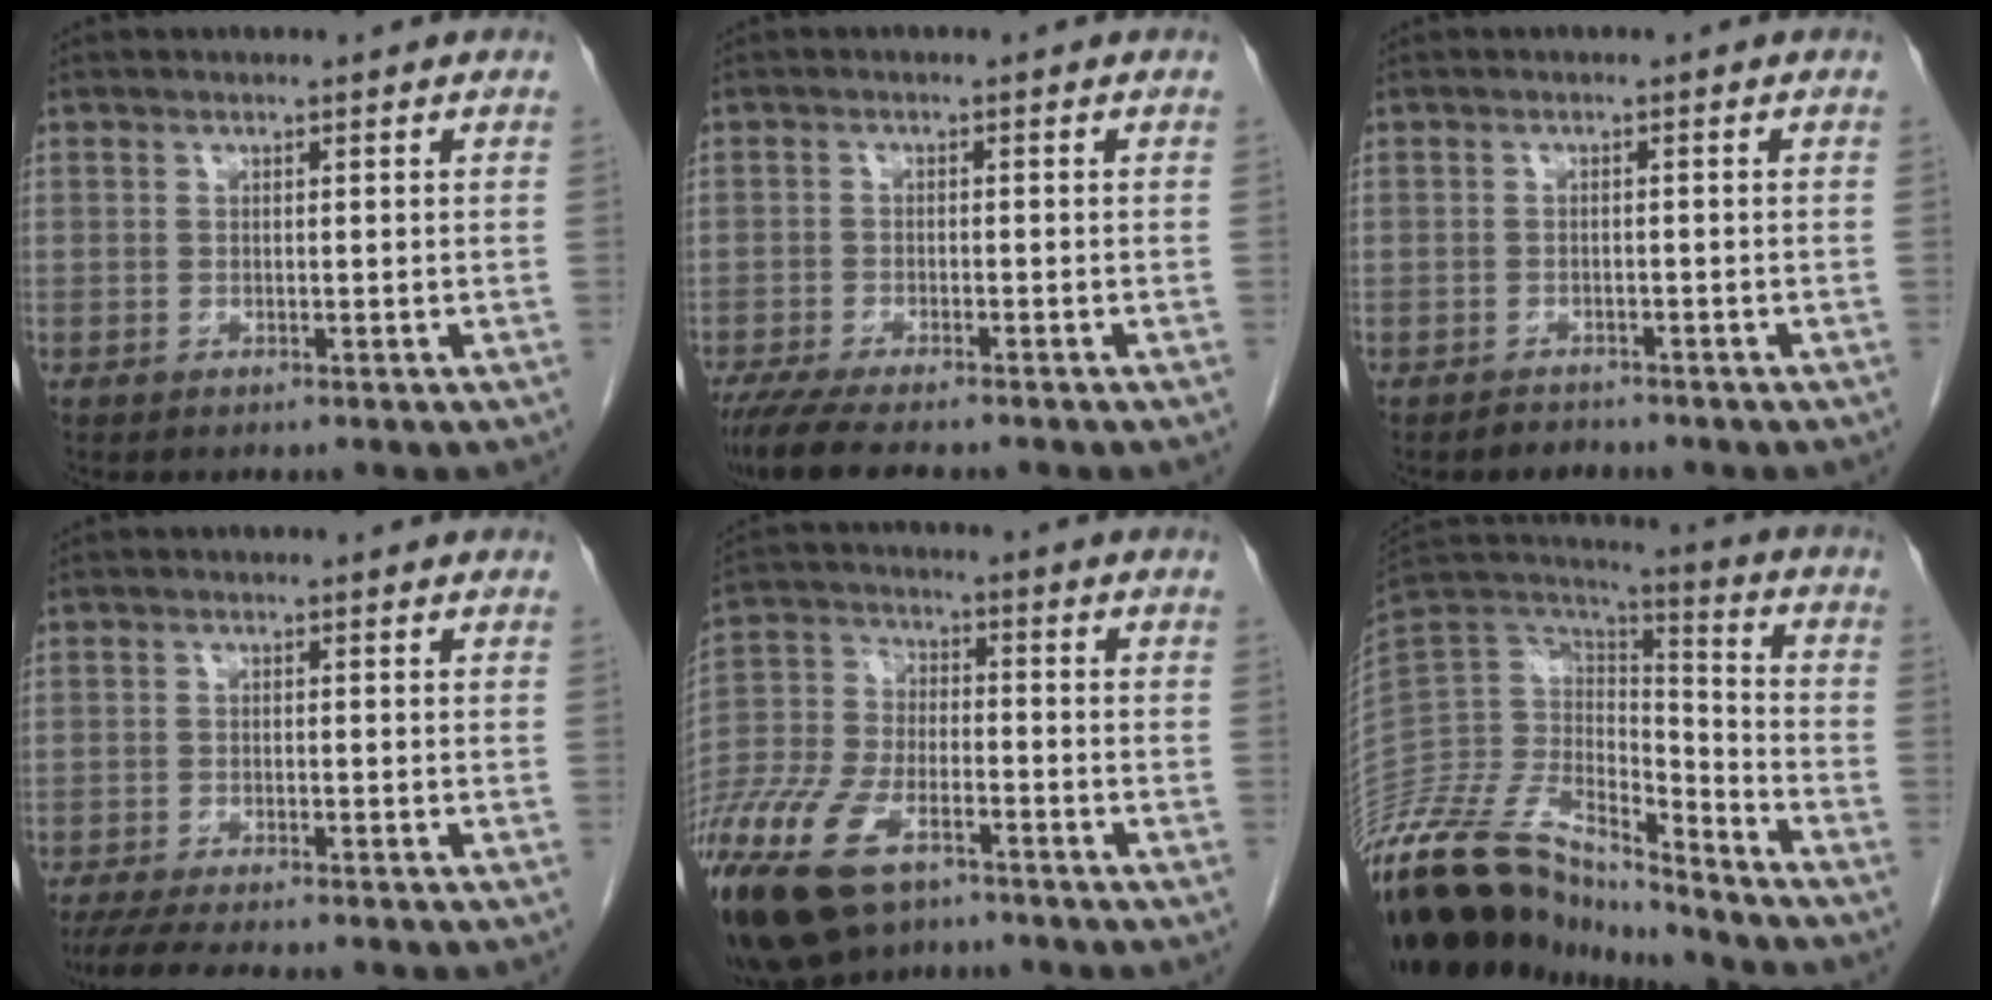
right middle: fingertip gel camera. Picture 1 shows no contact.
{"total": 8.8, "force": [-7.3, 1.4, 4.7], "torque": [-0.076, -0.020, -0.117]}
{"total": 1.6, "force": [-1.4, 0.7, -0.1], "torque": [-0.005, 0.000, -0.021]}
{"total": 8.3, "force": [-7.0, 1.1, 4.4], "torque": [-0.066, -0.015, -0.108]}
{"total": 20.3, "force": [-12.8, 9.4, 12.6], "torque": [-0.341, -0.037, -0.239]}
{"total": 24.6, "force": [-21.8, 7.0, 9.1], "torque": [-0.224, 0.009, -0.381]}